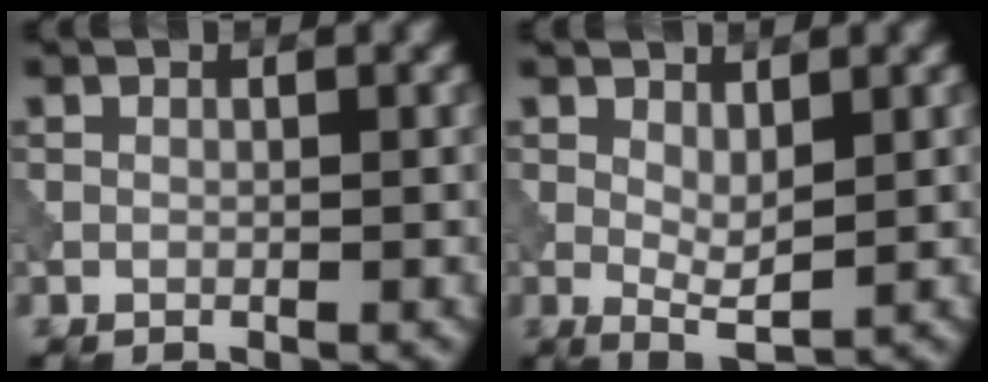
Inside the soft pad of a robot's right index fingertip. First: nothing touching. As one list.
[{"total": 2.3, "force": [0.8, 0.8, 2.0], "torque": [-0.039, -0.007, 0.017]}]